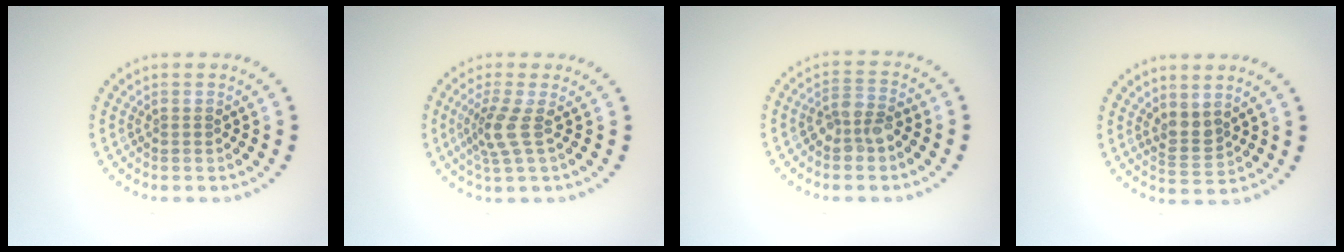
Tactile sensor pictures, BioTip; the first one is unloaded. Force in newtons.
{"total": 2.5, "press": 1.9, "slide": 1.7}
{"total": 2.7, "press": 2.3, "slide": 1.4}
{"total": 2.1, "press": 1.7, "slide": 1.3}